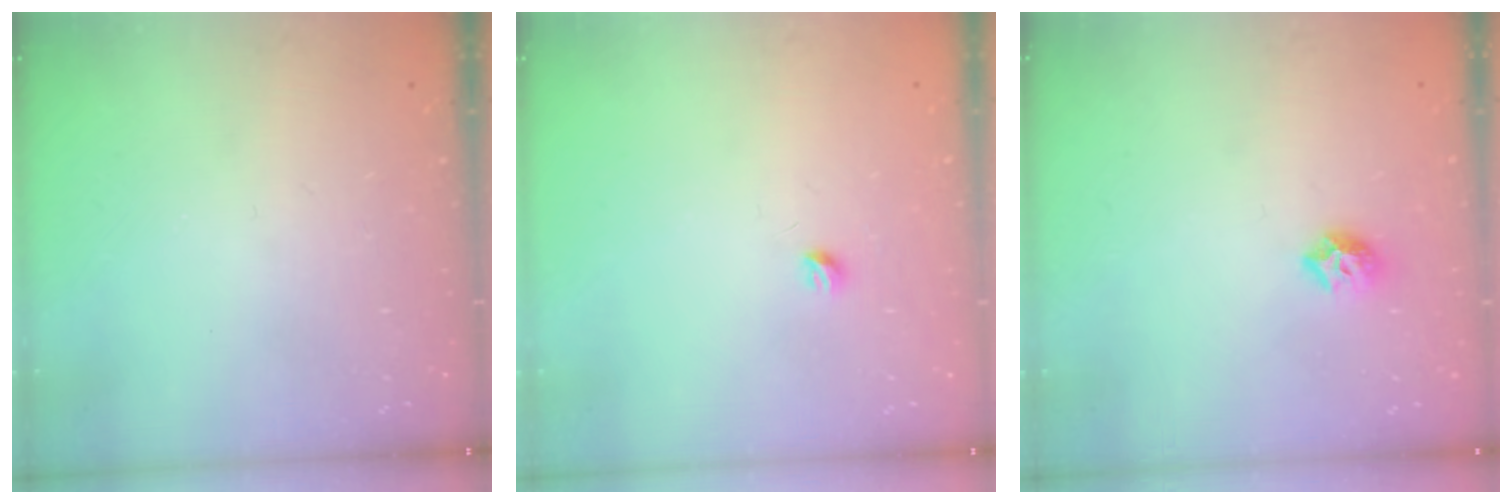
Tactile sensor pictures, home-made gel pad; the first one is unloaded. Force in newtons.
{"total": 3.2, "press": 3.1, "slide": 0.5}
{"total": 7.6, "press": 7.6, "slide": 0.7}